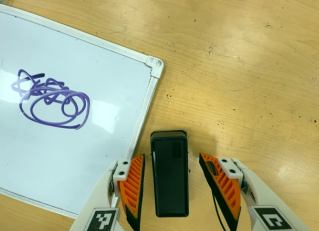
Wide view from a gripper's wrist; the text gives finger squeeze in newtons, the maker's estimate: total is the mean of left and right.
{"total": 0.0}